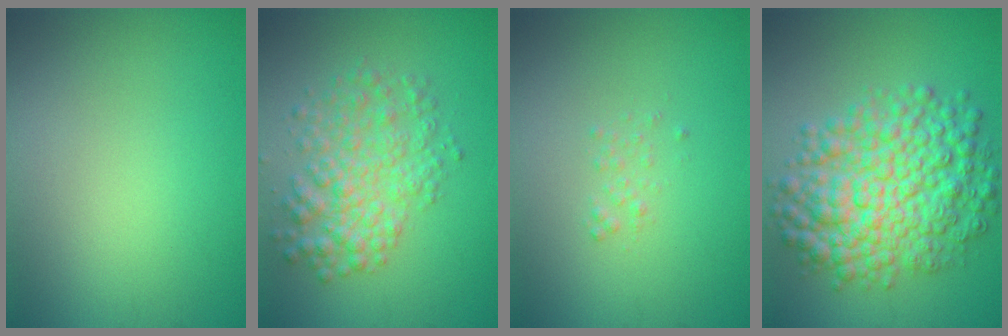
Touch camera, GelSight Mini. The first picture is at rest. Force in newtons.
{"total": 4.8, "press": 4.8, "slide": 0.1}
{"total": 0.7, "press": 0.7, "slide": 0.1}
{"total": 9.1, "press": 9.1, "slide": 0.1}